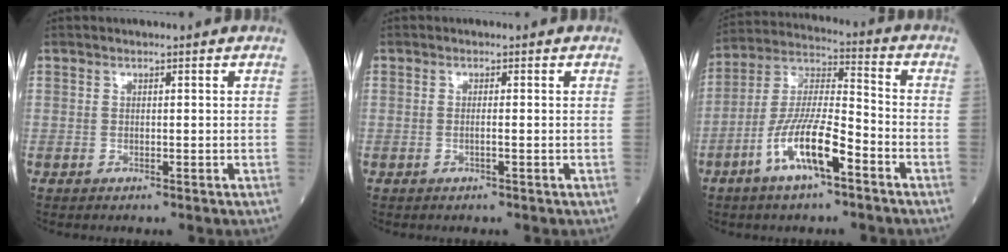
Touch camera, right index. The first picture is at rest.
{"total": 1.0, "force": [-0.2, -0.1, 1.0], "torque": [-0.021, 0.000, -0.005]}
{"total": 12.5, "force": [-5.9, 2.5, 10.7], "torque": [-0.215, -0.001, -0.113]}